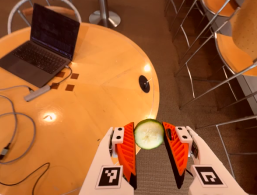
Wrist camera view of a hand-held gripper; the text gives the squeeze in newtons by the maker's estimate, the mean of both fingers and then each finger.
{"total": 9.7, "left": 10.0, "right": 9.3}